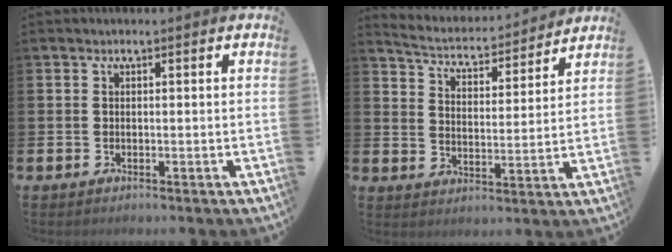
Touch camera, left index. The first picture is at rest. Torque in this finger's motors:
{"motor_torque": [0.55, -0.97, -0.01, 0.01]}